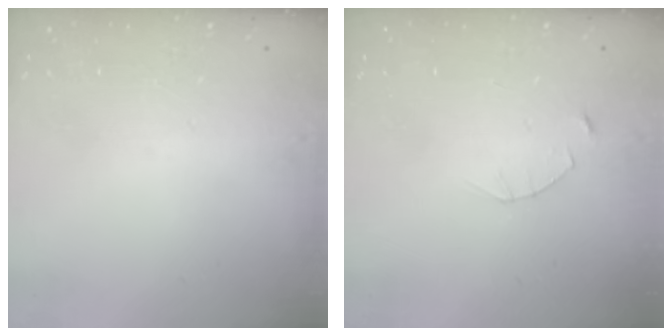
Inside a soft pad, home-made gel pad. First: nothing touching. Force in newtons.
{"total": 2.5, "press": 2.4, "slide": 0.3}